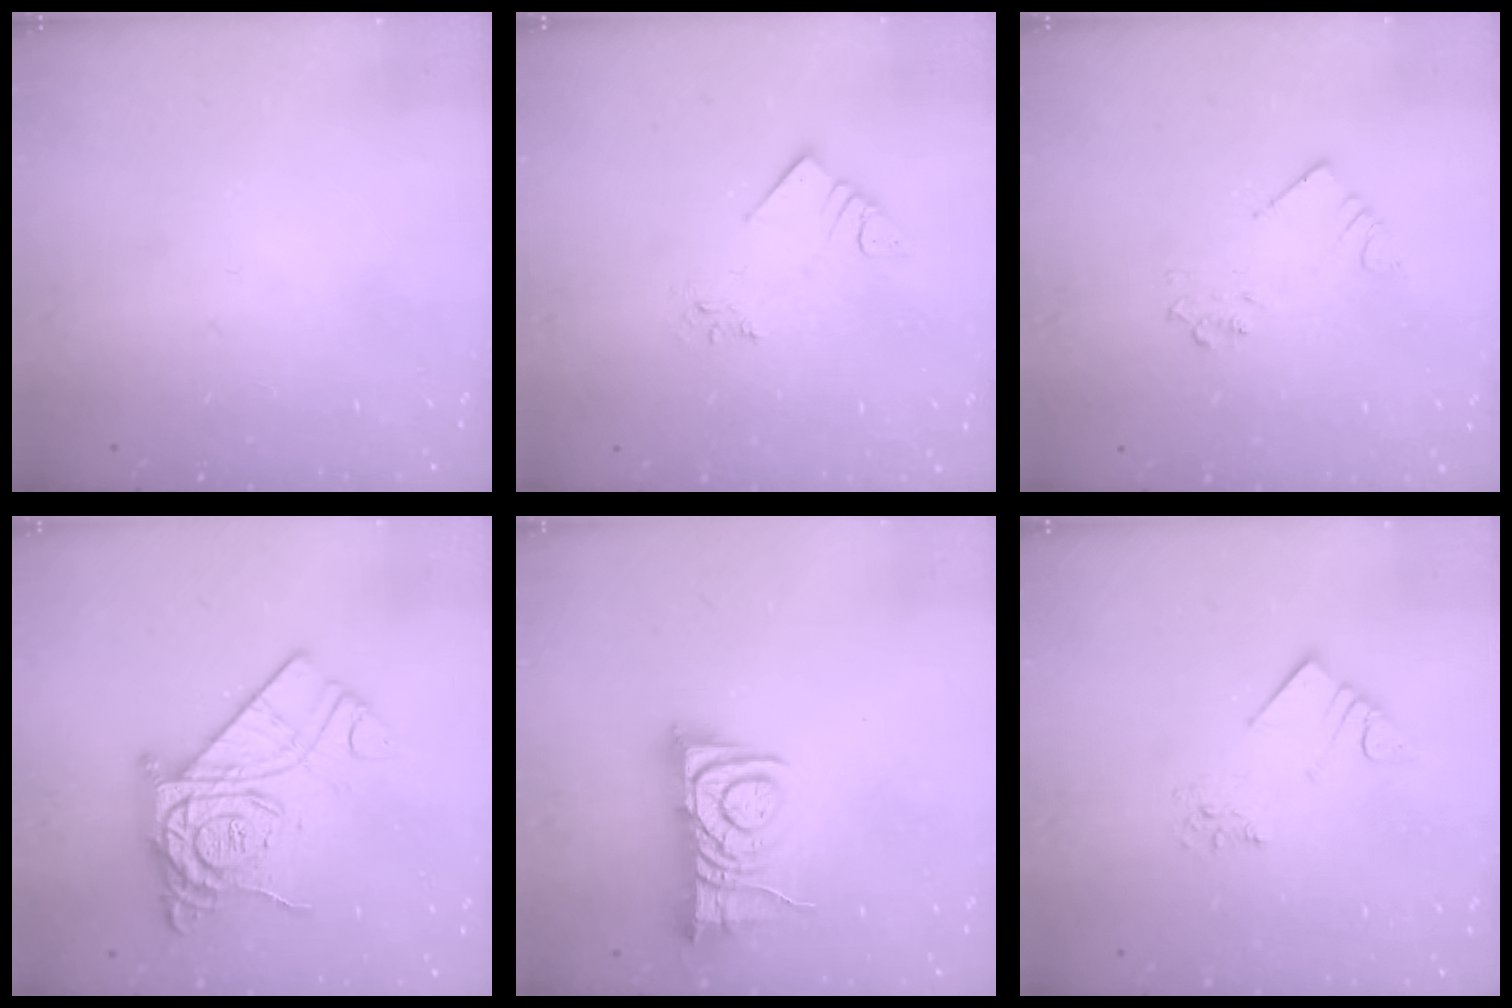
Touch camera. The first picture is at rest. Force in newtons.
{"total": 3.0, "press": 3.0, "slide": 0.0}
{"total": 3.2, "press": 3.2, "slide": 0.2}
{"total": 18.3, "press": 18.2, "slide": 1.7}
{"total": 8.0, "press": 8.0, "slide": 0.7}
{"total": 3.4, "press": 3.4, "slide": 0.2}